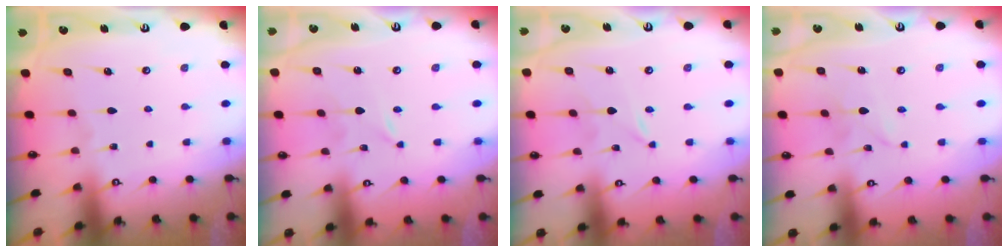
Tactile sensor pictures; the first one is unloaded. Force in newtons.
{"total": 0.0}
{"total": 0.0}
{"total": 2.1, "press": 2.1, "slide": 0.2}